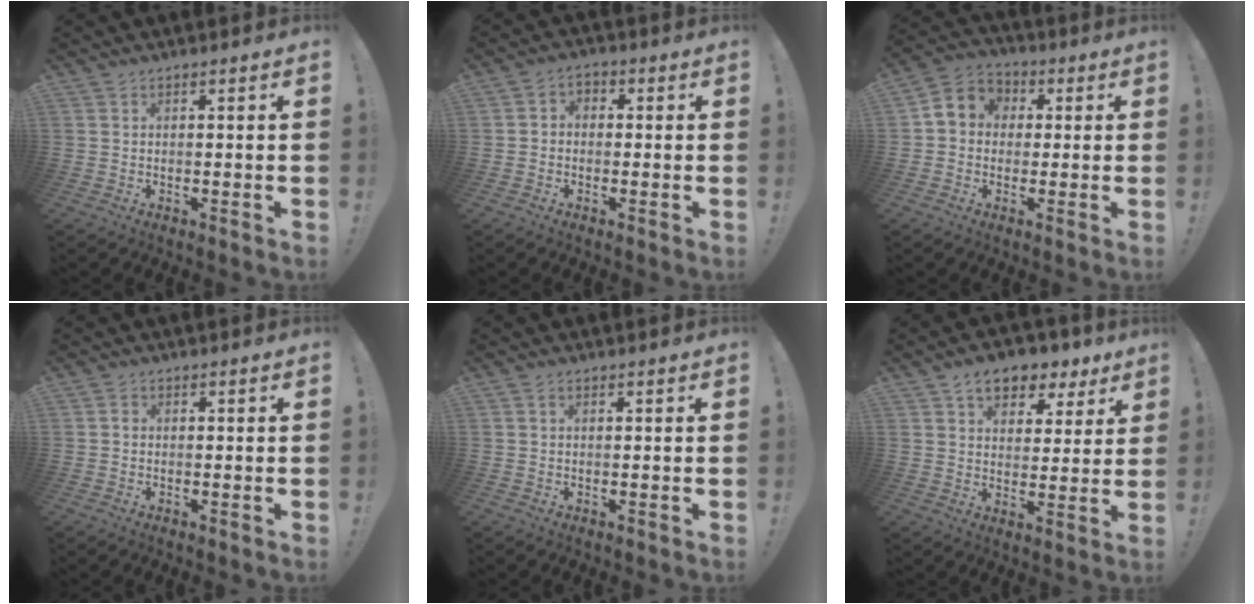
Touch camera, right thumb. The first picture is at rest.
{"total": 3.2, "force": [-1.4, 2.5, 1.5], "torque": [-0.026, 0.011, -0.025]}
{"total": 6.9, "force": [0.1, 6.4, 2.6], "torque": [-0.037, 0.012, 0.009]}
{"total": 1.0, "force": [-0.4, 0.7, 0.5], "torque": [-0.008, 0.004, -0.007]}
{"total": 0.6, "force": [0.1, 0.5, 0.4], "torque": [-0.009, 0.001, 0.002]}
{"total": 9.7, "force": [6.0, 6.1, 4.6], "torque": [-0.062, -0.033, 0.112]}